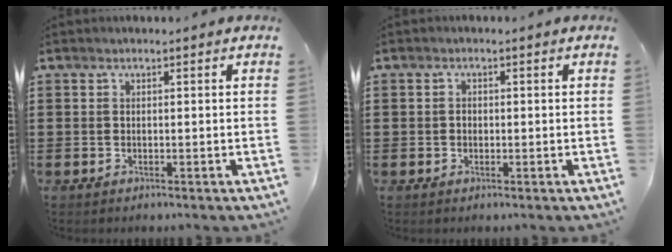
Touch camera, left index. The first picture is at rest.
{"total": 0.9, "force": [0.0, 0.7, 0.6], "torque": [-0.013, 0.004, -0.001]}